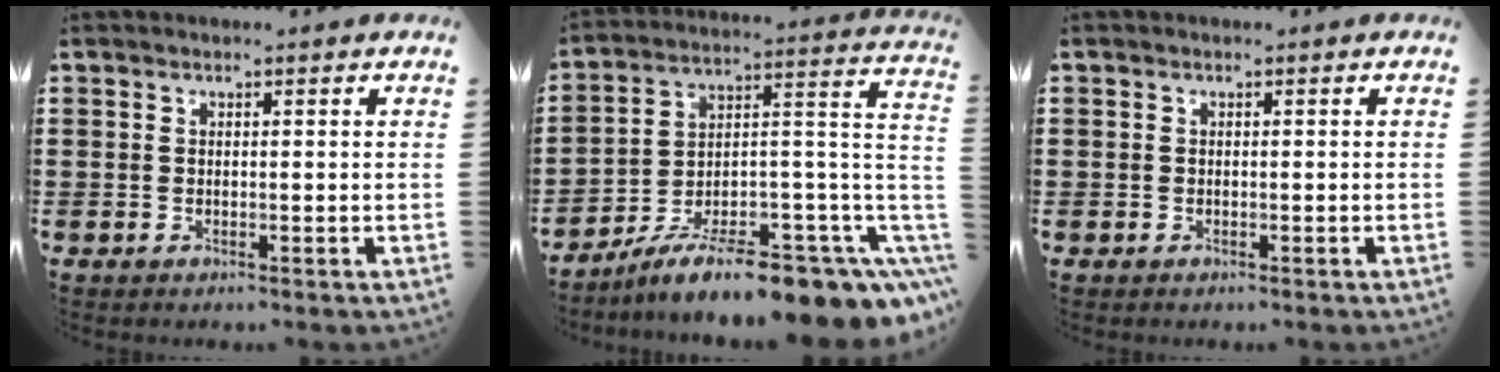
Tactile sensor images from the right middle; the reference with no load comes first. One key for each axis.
{"total": 10.1, "fx": -7.0, "fy": 1.8, "fz": 7.1, "tx": -0.106, "ty": 0.006, "tz": -0.116}
{"total": 0.6, "fx": -0.2, "fy": 0.6, "fz": 0.0, "tx": -0.002, "ty": 0.004, "tz": -0.005}